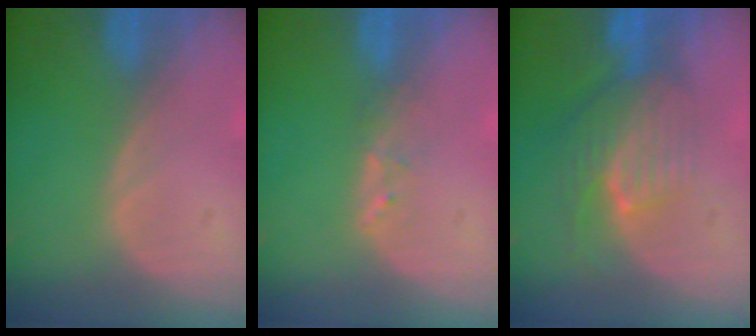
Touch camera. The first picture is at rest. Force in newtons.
{"total": 1.2, "press": 1.1, "slide": 0.2}
{"total": 8.1, "press": 7.2, "slide": 3.6}